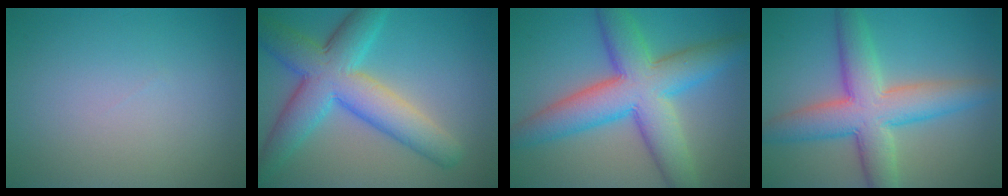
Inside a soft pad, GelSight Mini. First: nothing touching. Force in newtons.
{"total": 8.7, "press": 8.7, "slide": 0.3}
{"total": 10.1, "press": 10.1, "slide": 0.1}
{"total": 8.1, "press": 8.1, "slide": 0.4}